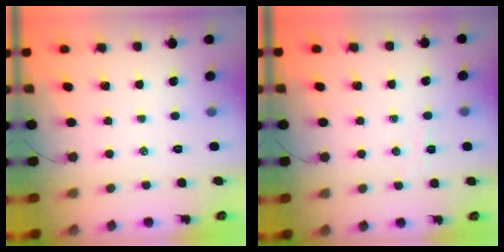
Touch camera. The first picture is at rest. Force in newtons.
{"total": 3.4, "press": 3.2, "slide": 1.0}